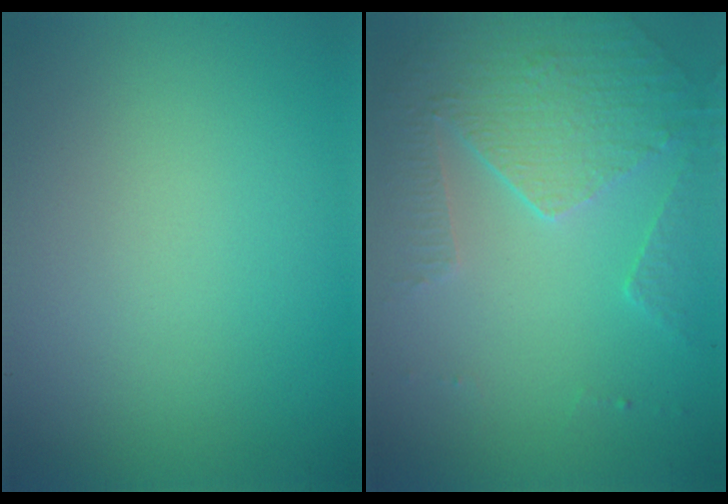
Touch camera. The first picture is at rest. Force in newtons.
{"total": 5.2, "press": 3.6, "slide": 3.7}